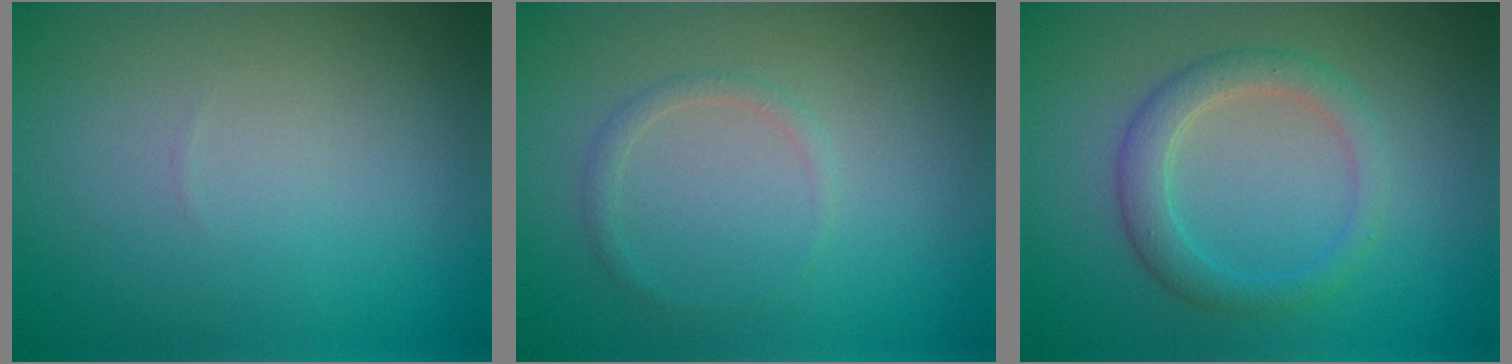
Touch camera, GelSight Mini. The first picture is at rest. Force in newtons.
{"total": 0.9, "press": 0.9, "slide": 0.1}
{"total": 2.9, "press": 2.9, "slide": 0.1}